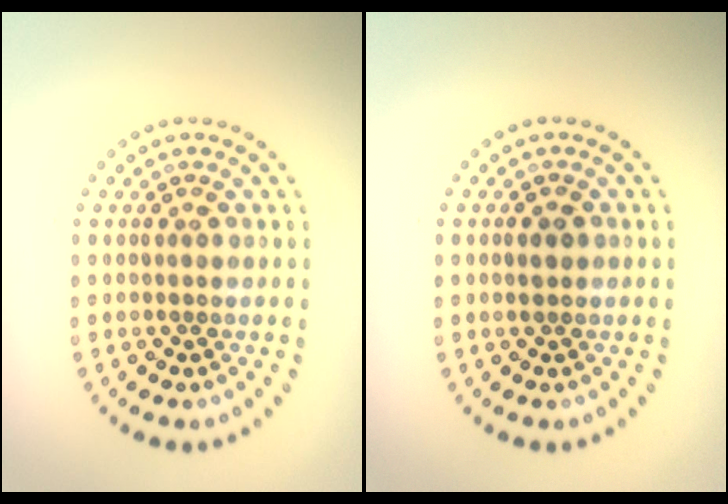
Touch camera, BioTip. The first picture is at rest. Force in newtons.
{"total": 1.4, "press": 1.4, "slide": 0.1}